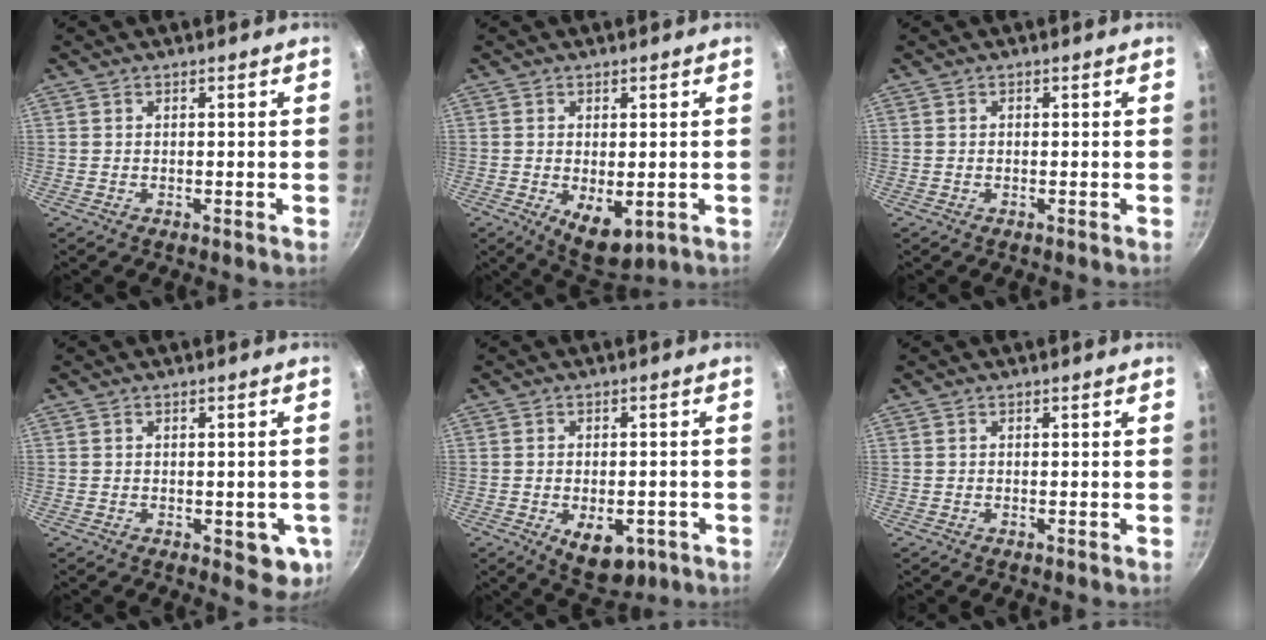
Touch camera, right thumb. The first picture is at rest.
{"total": 7.2, "force": [-1.9, 3.8, 5.9], "torque": [-0.087, -0.013, -0.014]}
{"total": 0.0}
{"total": 5.1, "force": [-1.7, 2.5, 4.1], "torque": [-0.020, -0.001, -0.016]}
{"total": 8.5, "force": [-3.4, 5.0, 6.0], "torque": [-0.075, 0.009, -0.034]}
{"total": 0.0}